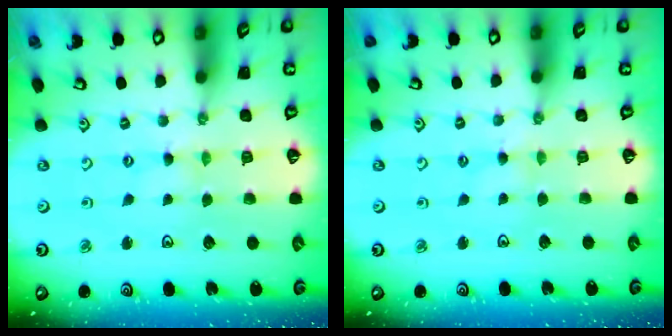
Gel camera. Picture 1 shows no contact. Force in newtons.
{"total": 1.2, "press": 1.2, "slide": 0.3}